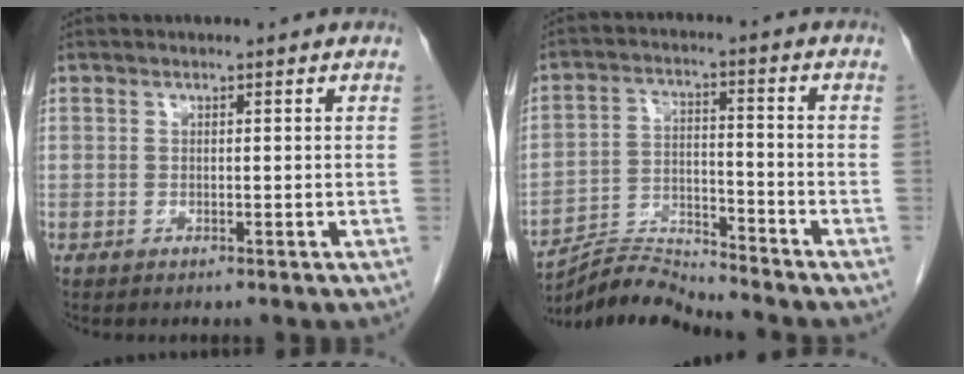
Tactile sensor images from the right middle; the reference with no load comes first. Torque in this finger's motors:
{"motor_torque": [-0.13, -0.28, -0.09, -0.02]}